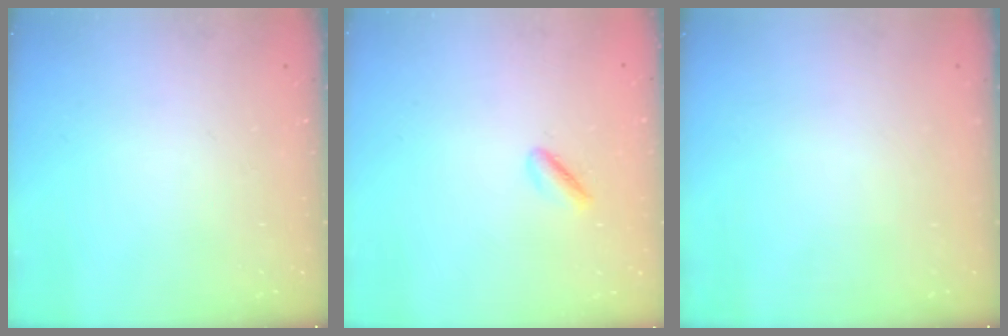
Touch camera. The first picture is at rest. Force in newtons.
{"total": 1.6, "press": 1.5, "slide": 0.4}
{"total": 0.0}